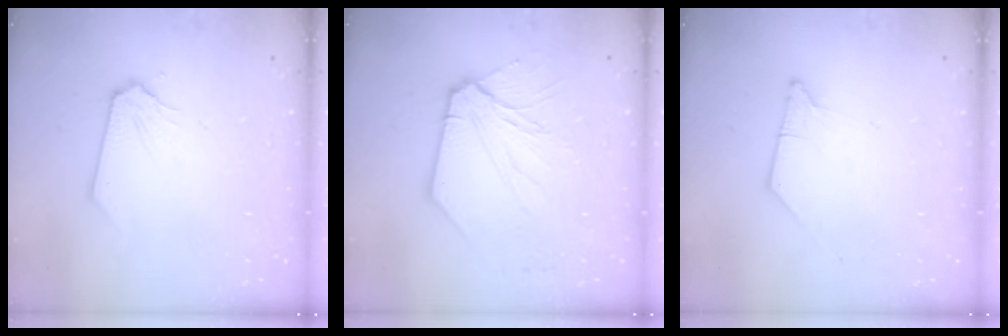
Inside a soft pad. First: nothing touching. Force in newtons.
{"total": 11.0, "press": 10.8, "slide": 1.8}
{"total": 0.8, "press": 0.8, "slide": 0.2}